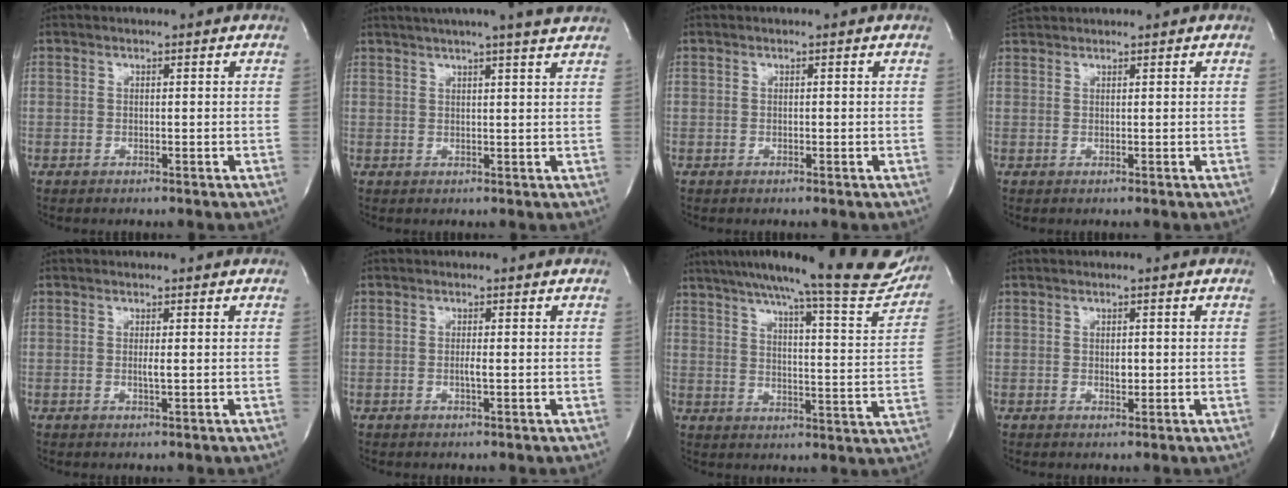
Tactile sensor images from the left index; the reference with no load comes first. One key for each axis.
{"total": 10.8, "fx": 9.3, "fy": -0.9, "fz": 5.4, "tx": -0.089, "ty": 0.012, "tz": 0.108}
{"total": 0.0}
{"total": 2.1, "fx": 2.0, "fy": -0.2, "fz": 0.2, "tx": -0.007, "ty": 0.023, "tz": 0.044}
{"total": 1.1, "fx": 0.0, "fy": 0.0, "fz": 1.1, "tx": -0.027, "ty": -0.003, "tz": 0.001}
{"total": 1.2, "fx": -0.2, "fy": -0.1, "fz": 1.2, "tx": -0.026, "ty": -0.002, "tz": -0.003}
{"total": 22.2, "fx": 19.5, "fy": 1.9, "fz": 10.4, "tx": -0.149, "ty": -0.041, "tz": 0.246}
{"total": 1.3, "fx": 0.0, "fy": 0.7, "fz": 1.2, "tx": -0.018, "ty": -0.001, "tz": 0.003}